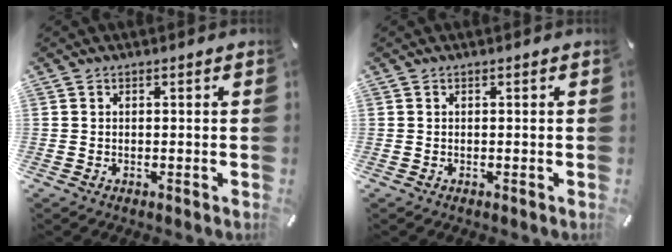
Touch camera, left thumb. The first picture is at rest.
{"total": 0.0}